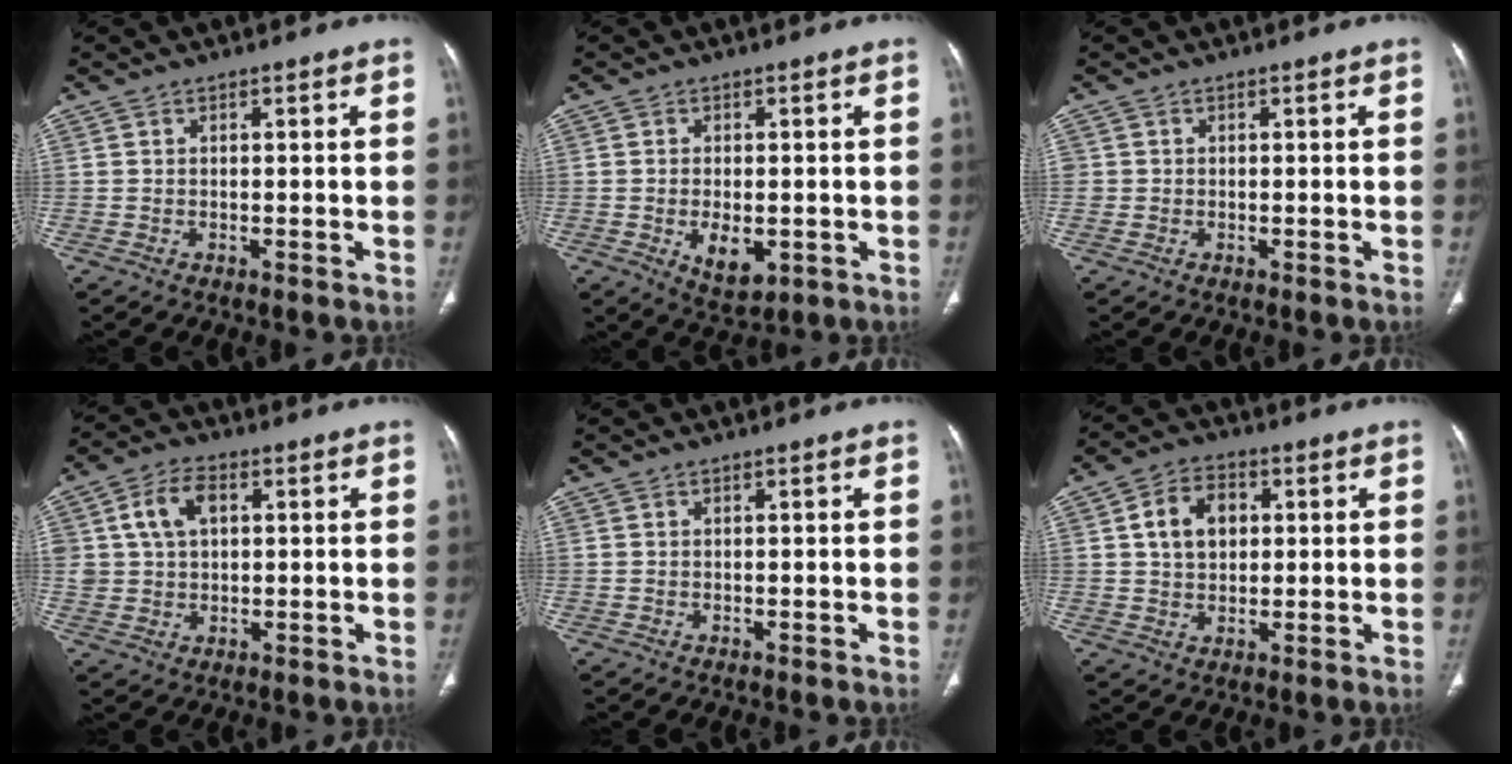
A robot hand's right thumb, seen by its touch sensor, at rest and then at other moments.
{"total": 6.5, "force": [-1.5, 3.6, 5.1], "torque": [-0.073, -0.008, -0.013]}
{"total": 1.1, "force": [0.0, 1.1, 0.1], "torque": [0.007, 0.005, -0.001]}
{"total": 8.0, "force": [2.1, 5.5, 5.3], "torque": [-0.087, 0.005, 0.039]}
{"total": 0.0}
{"total": 8.2, "force": [1.8, 6.0, 5.3], "torque": [-0.067, 0.004, 0.028]}